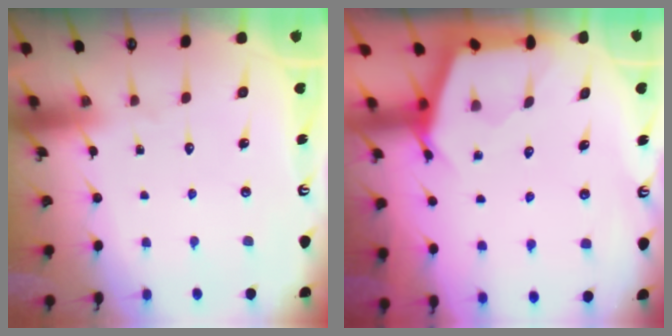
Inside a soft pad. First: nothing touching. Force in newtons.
{"total": 2.6, "press": 2.5, "slide": 0.4}